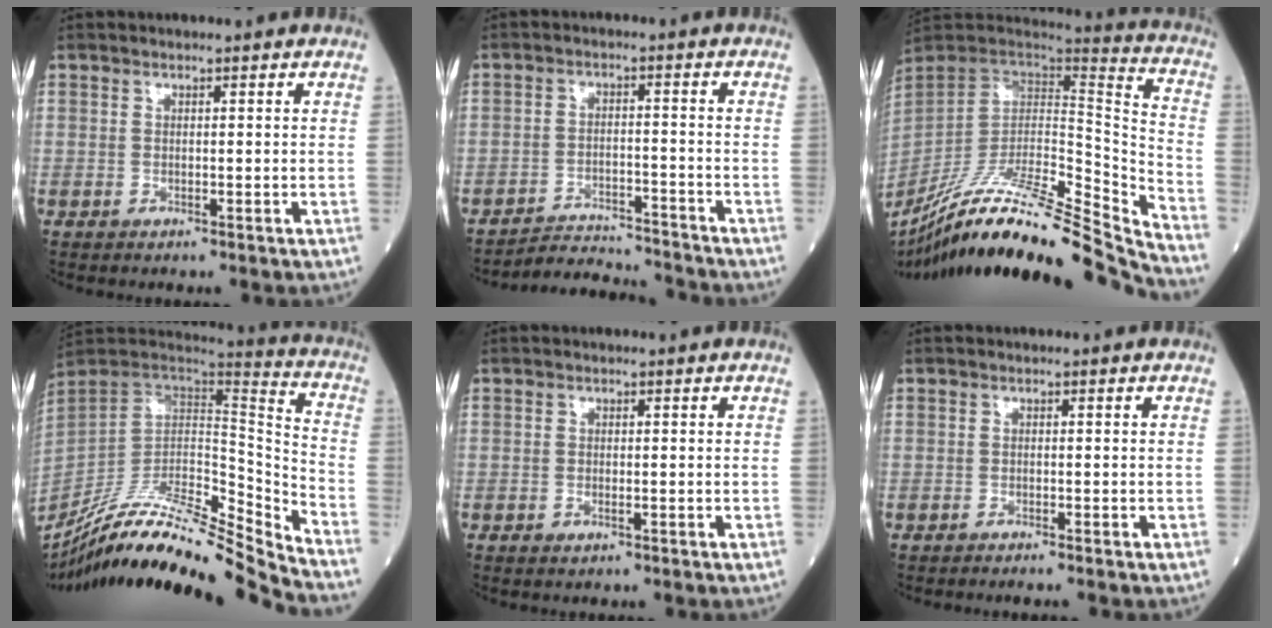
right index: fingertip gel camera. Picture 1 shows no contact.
{"total": 7.5, "force": [-7.5, -0.5, -0.4], "torque": [0.003, 0.005, -0.125]}
{"total": 31.0, "force": [-27.4, -0.3, 14.4], "torque": [-0.198, -0.042, -0.430]}
{"total": 26.3, "force": [-24.3, -1.0, 9.8], "torque": [-0.162, -0.016, -0.394]}
{"total": 0.8, "force": [-0.3, 0.3, 0.6], "torque": [-0.014, -0.001, -0.002]}
{"total": 1.9, "force": [-1.6, -0.2, 0.9], "torque": [-0.011, 0.001, -0.018]}